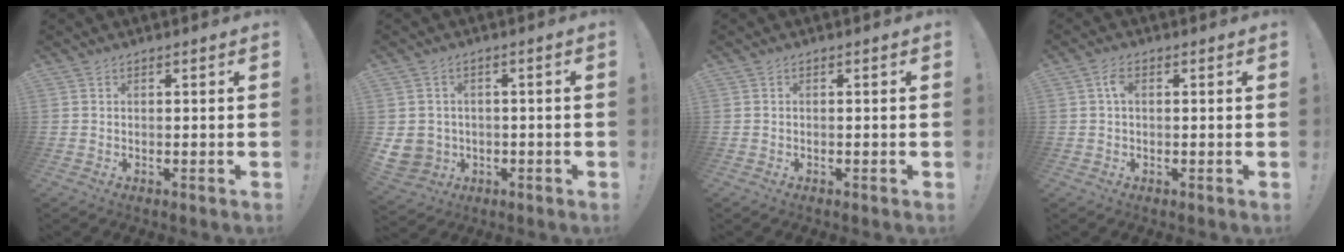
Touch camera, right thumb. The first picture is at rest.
{"total": 6.2, "force": [-0.4, 5.9, 1.8], "torque": [-0.045, 0.002, -0.004]}
{"total": 0.0}
{"total": 3.5, "force": [0.6, 2.1, 2.7], "torque": [-0.044, 0.004, 0.008]}